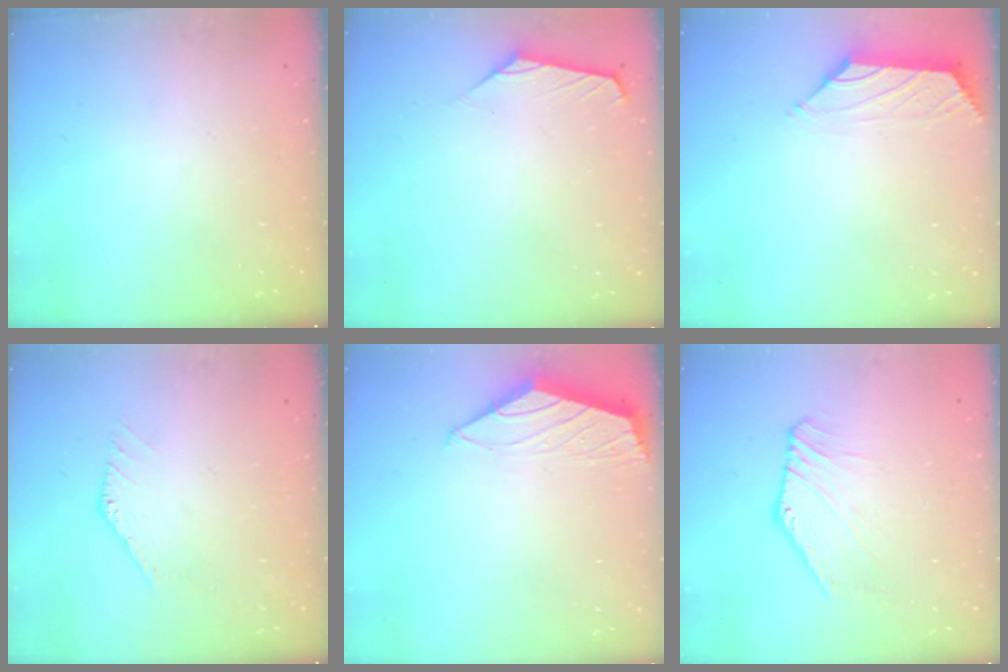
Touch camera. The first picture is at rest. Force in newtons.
{"total": 0.0}
{"total": 0.8, "press": 0.4, "slide": 0.6}
{"total": 0.5, "press": 0.5, "slide": 0.2}
{"total": 1.5, "press": 1.5, "slide": 0.4}
{"total": 2.9, "press": 2.9, "slide": 0.1}